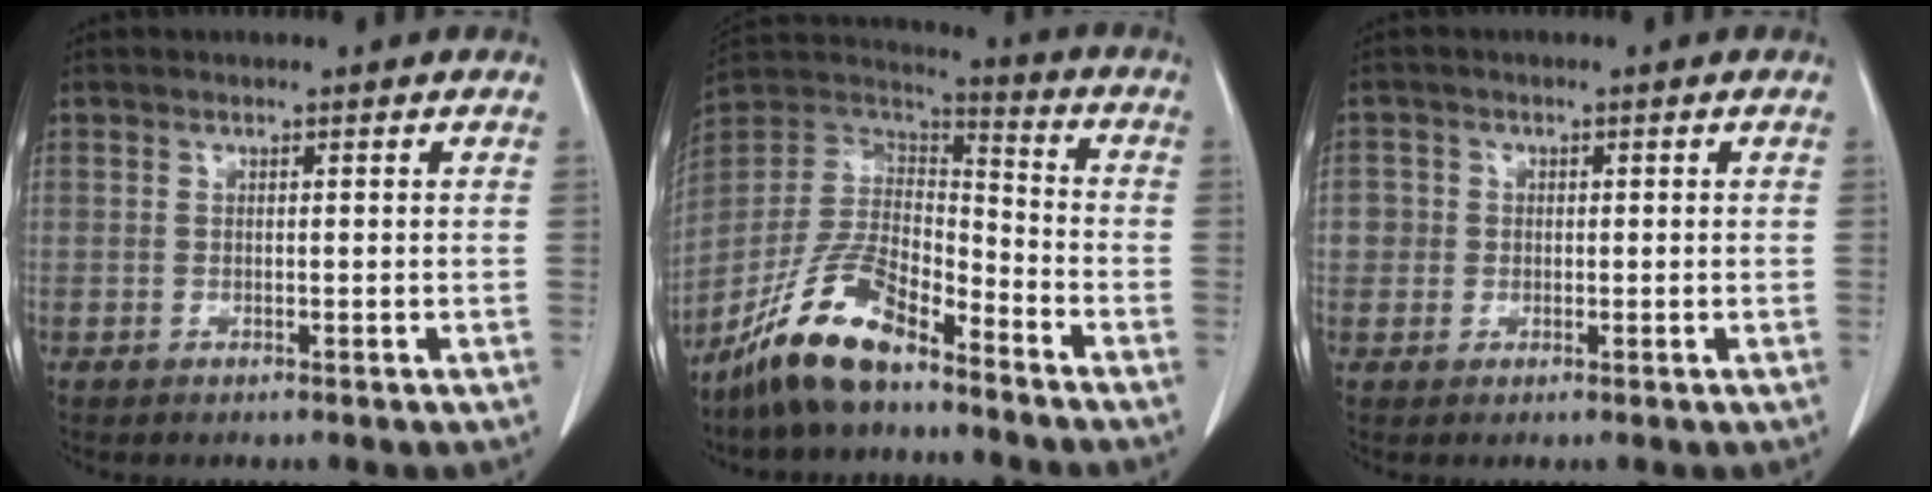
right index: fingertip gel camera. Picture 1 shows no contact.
{"total": 14.1, "force": [-10.3, 4.6, 8.5], "torque": [-0.172, 0.015, -0.197]}
{"total": 2.4, "force": [0.1, 2.4, 0.1], "torque": [0.013, 0.007, -0.001]}